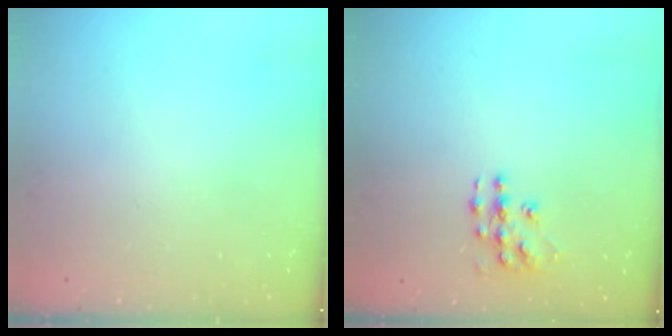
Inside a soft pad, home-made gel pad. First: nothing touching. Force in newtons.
{"total": 8.9, "press": 8.8, "slide": 0.6}